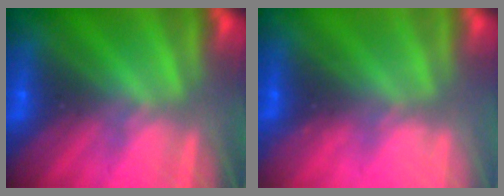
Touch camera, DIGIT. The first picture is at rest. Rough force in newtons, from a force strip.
{"total": 2.2}